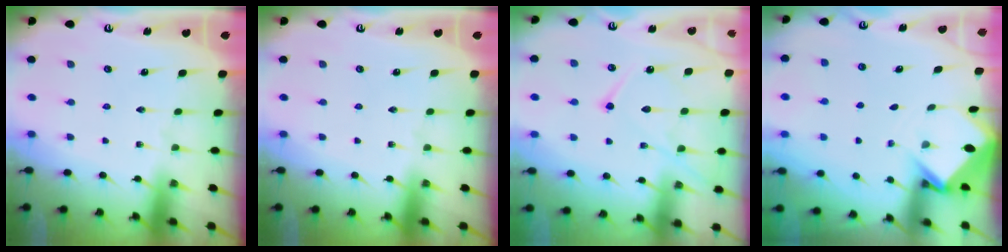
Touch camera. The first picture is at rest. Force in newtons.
{"total": 0.0}
{"total": 12.0, "press": 11.9, "slide": 1.4}
{"total": 2.9, "press": 2.9, "slide": 0.2}